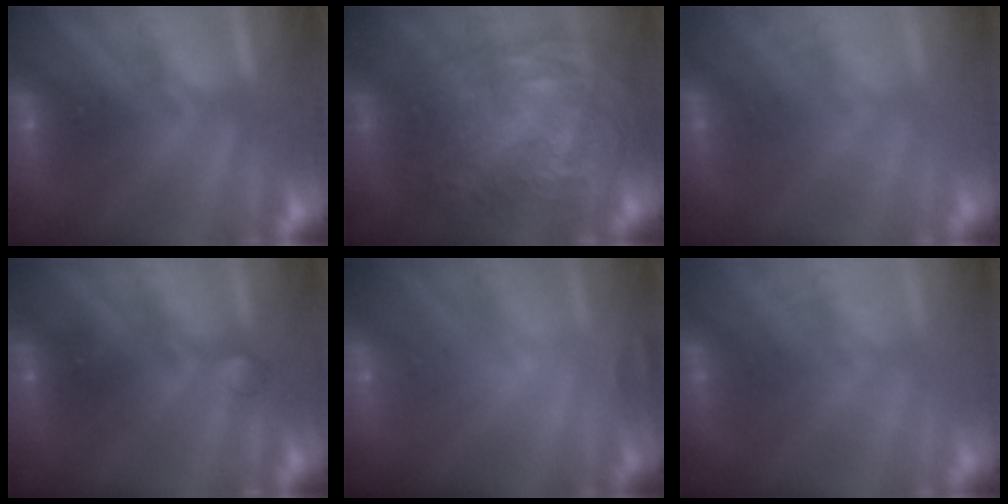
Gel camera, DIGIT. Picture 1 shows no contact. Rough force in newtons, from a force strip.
{"total": 8.1}
{"total": 1.7}
{"total": 2.9}
{"total": 2.4}
{"total": 1.7}